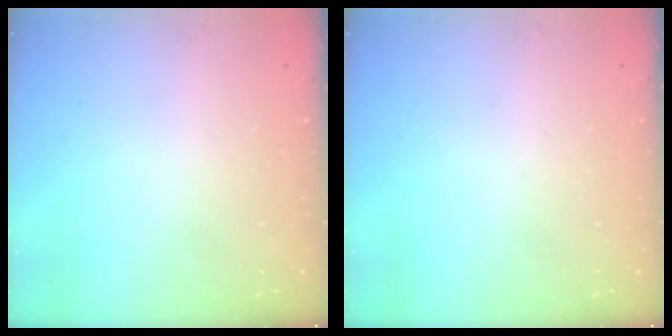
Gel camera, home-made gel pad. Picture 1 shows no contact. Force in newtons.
{"total": 0.0}